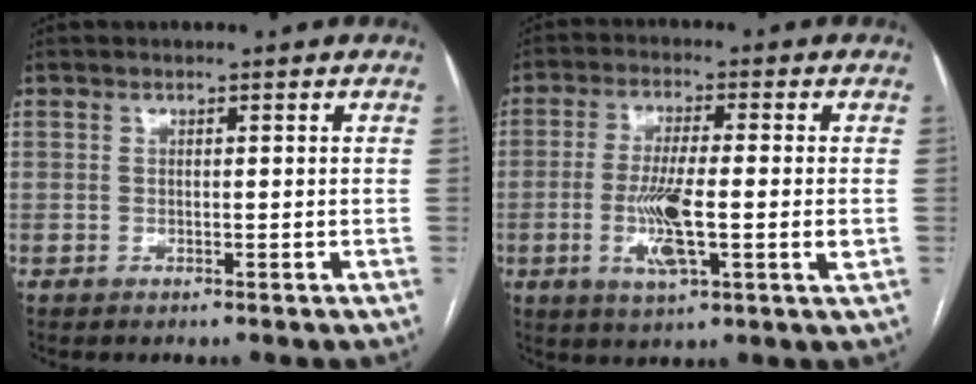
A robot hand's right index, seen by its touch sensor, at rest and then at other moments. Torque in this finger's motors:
{"motor_torque": [1.46, 0.10, 0.71, 0.17]}